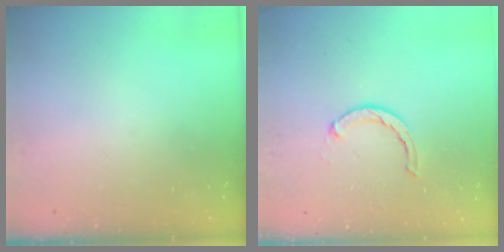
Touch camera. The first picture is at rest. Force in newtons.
{"total": 3.1, "press": 3.0, "slide": 0.5}